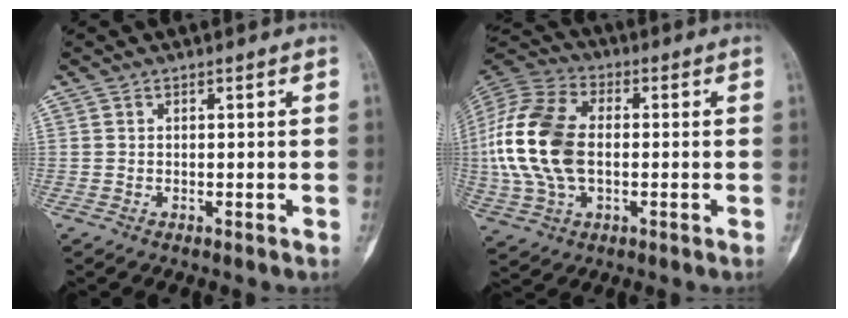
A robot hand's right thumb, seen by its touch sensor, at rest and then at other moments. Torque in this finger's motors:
{"motor_torque": [1.77, 1.35, 1.22, -1.39, 0.35]}